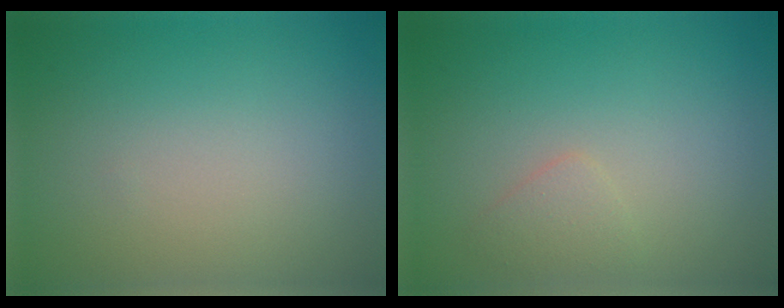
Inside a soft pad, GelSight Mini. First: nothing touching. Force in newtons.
{"total": 1.2, "press": 1.2, "slide": 0.0}